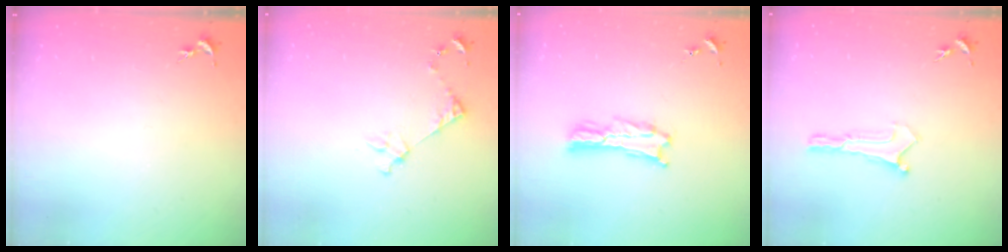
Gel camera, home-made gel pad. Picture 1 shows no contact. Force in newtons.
{"total": 5.0, "press": 5.0, "slide": 0.4}
{"total": 1.6, "press": 1.6, "slide": 0.2}
{"total": 0.0}